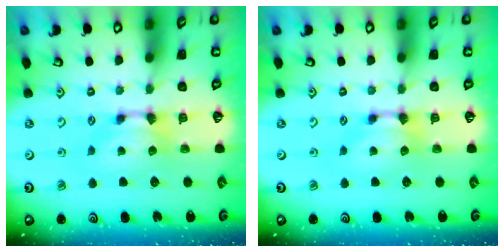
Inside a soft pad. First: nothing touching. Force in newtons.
{"total": 0.0}